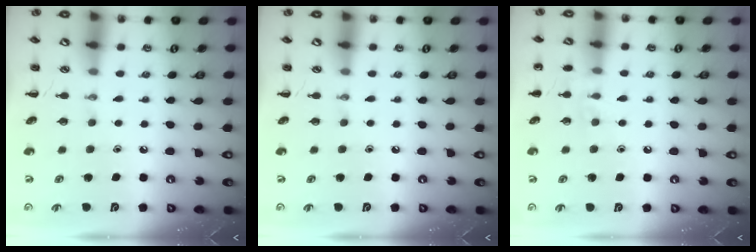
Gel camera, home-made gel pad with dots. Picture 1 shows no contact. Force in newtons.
{"total": 0.0}
{"total": 6.3, "press": 6.2, "slide": 1.2}